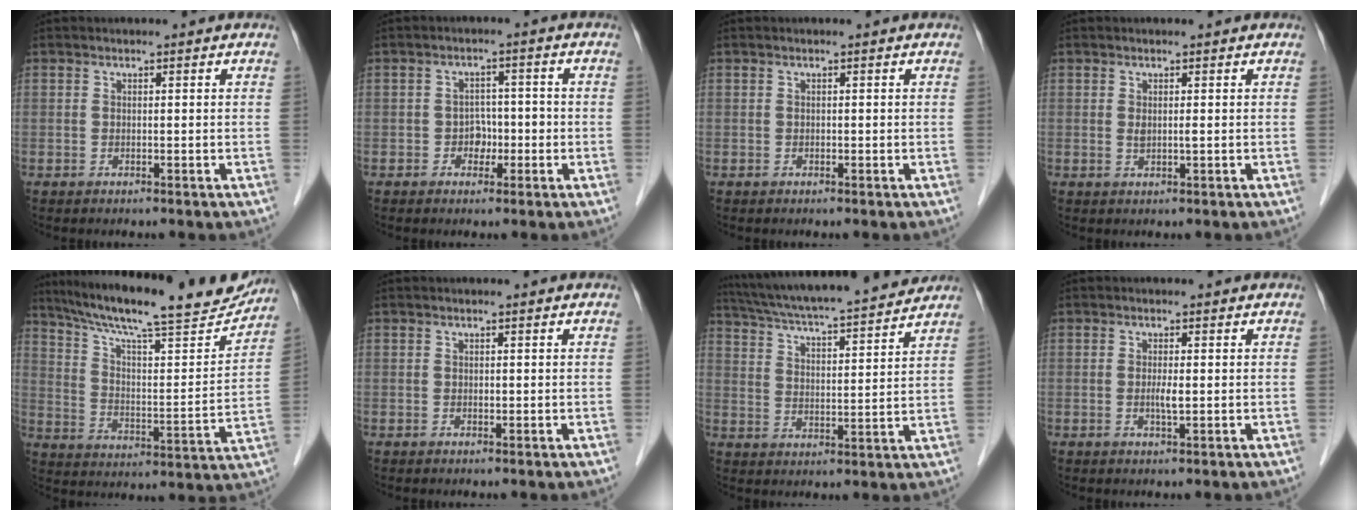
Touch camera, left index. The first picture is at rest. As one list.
[{"total": 3.1, "force": [-1.1, 2.3, 1.7], "torque": [-0.020, 0.009, -0.017]}, {"total": 0.0}, {"total": 1.1, "force": [0.2, 0.1, 1.1], "torque": [-0.026, -0.003, 0.004]}, {"total": 23.3, "force": [20.3, 2.6, 11.0], "torque": [-0.187, -0.013, 0.295]}, {"total": 0.0}, {"total": 19.2, "force": [17.3, 0.7, 8.2], "torque": [-0.145, 0.014, 0.261]}, {"total": 1.6, "force": [-0.1, 0.1, 1.6], "torque": [-0.034, -0.004, -0.003]}]